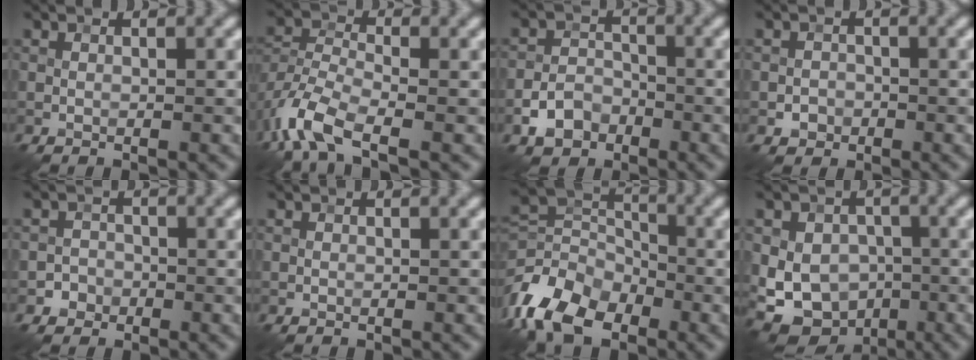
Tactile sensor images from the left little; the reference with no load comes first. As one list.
[{"total": 6.5, "force": [-3.8, 2.8, 4.4], "torque": [-0.102, -0.005, -0.090]}, {"total": 3.3, "force": [-1.8, 2.4, 1.3], "torque": [-0.019, 0.003, -0.037]}, {"total": 1.3, "force": [-0.5, 1.1, 0.3], "torque": [0.004, 0.001, -0.012]}, {"total": 1.6, "force": [-0.8, 1.4, -0.1], "torque": [0.019, 0.009, -0.019]}, {"total": 0.0}, {"total": 9.3, "force": [-4.9, 5.6, 5.4], "torque": [-0.119, -0.008, -0.111]}, {"total": 10.0, "force": [-2.1, 8.1, 5.5], "torque": [-0.067, 0.006, -0.057]}]